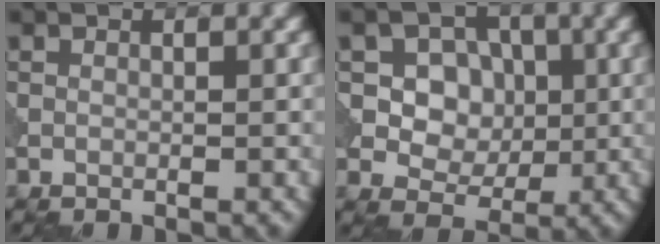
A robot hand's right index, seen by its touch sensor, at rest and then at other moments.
{"total": 6.5, "force": [1.2, 5.6, 3.1], "torque": [-0.051, 0.010, 0.017]}